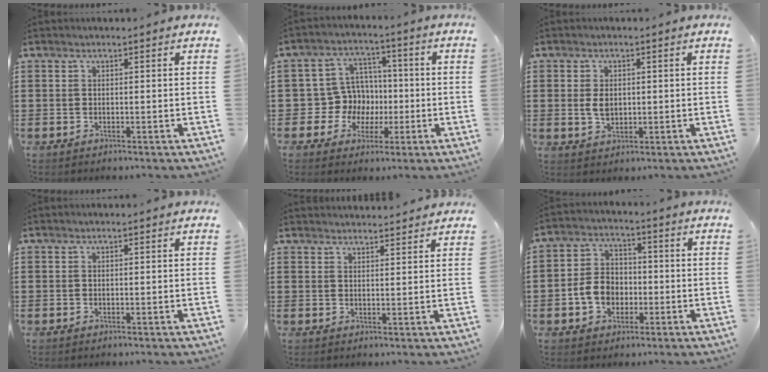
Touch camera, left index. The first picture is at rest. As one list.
[{"total": 8.3, "force": [0.1, 8.1, 2.1], "torque": [-0.071, 0.006, 0.008]}, {"total": 3.2, "force": [0.1, 2.1, 2.4], "torque": [-0.057, 0.003, 0.000]}, {"total": 0.0}, {"total": 2.1, "force": [2.1, -0.1, -0.1], "torque": [-0.004, -0.004, 0.041]}, {"total": 6.1, "force": [-1.9, 4.8, 3.4], "torque": [-0.080, 0.009, -0.040]}]